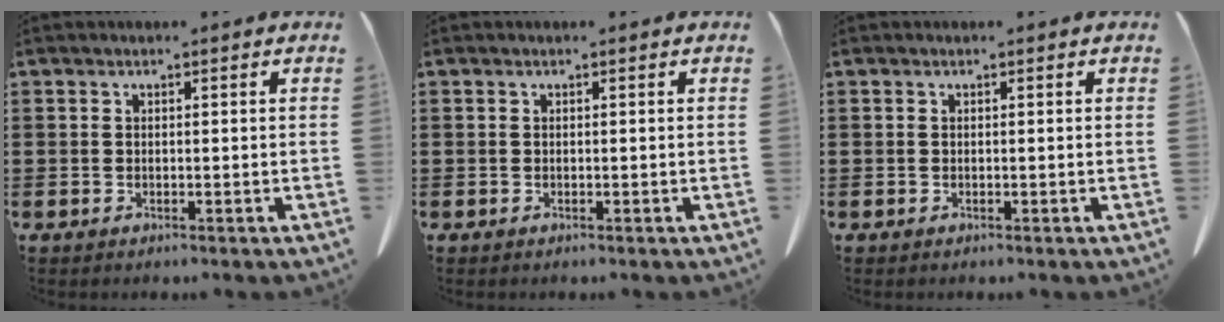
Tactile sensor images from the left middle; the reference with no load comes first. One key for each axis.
{"total": 0.0}
{"total": 0.0}